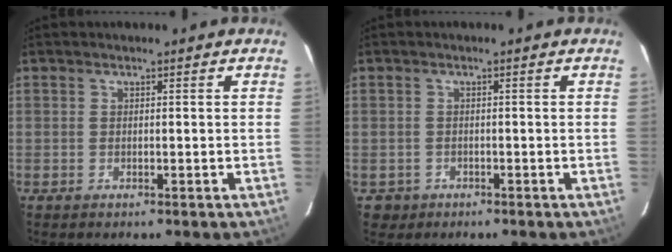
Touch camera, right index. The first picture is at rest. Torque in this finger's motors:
{"motor_torque": [-0.28, 0.16, -0.74, -0.14]}